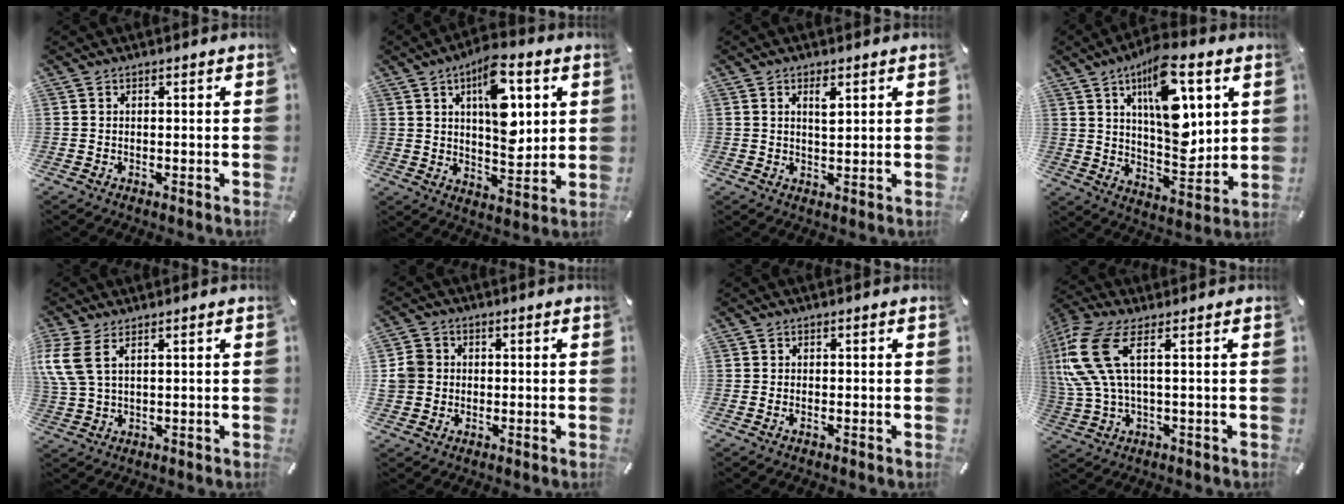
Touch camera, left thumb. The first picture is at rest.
{"total": 13.9, "force": [5.3, 7.0, 10.8], "torque": [-0.149, -0.020, 0.086]}
{"total": 3.1, "force": [1.5, 1.2, 2.4], "torque": [-0.037, -0.002, 0.021]}
{"total": 17.8, "force": [7.3, 8.3, 14.0], "torque": [-0.214, -0.036, 0.116]}
{"total": 6.3, "force": [3.3, 2.8, 4.6], "torque": [-0.119, -0.007, 0.061]}
{"total": 5.6, "force": [0.3, 5.4, 1.6], "torque": [-0.051, 0.012, 0.007]}
{"total": 0.8, "force": [-0.2, 0.3, 0.7], "torque": [-0.014, -0.003, -0.004]}
{"total": 13.4, "force": [3.4, 5.4, 11.8], "torque": [-0.271, -0.014, 0.061]}